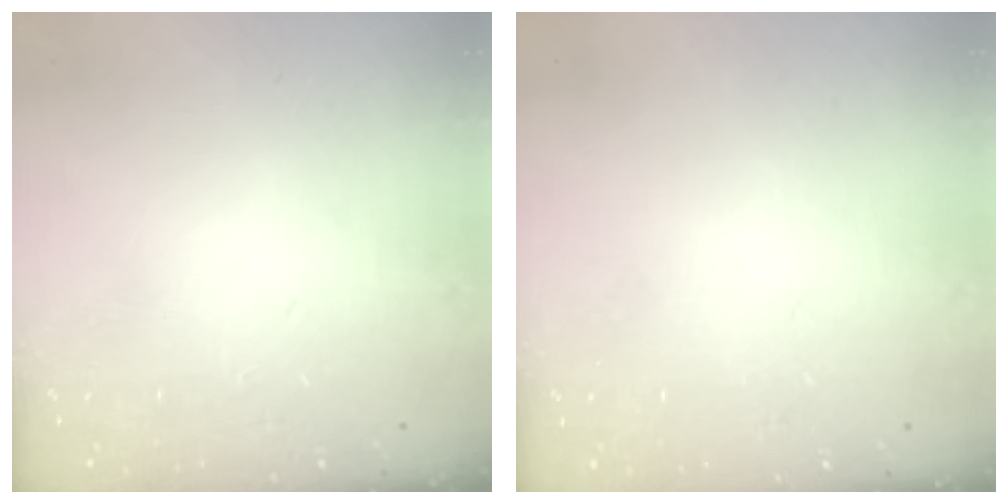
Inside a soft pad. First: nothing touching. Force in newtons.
{"total": 0.5, "press": 0.5, "slide": 0.1}